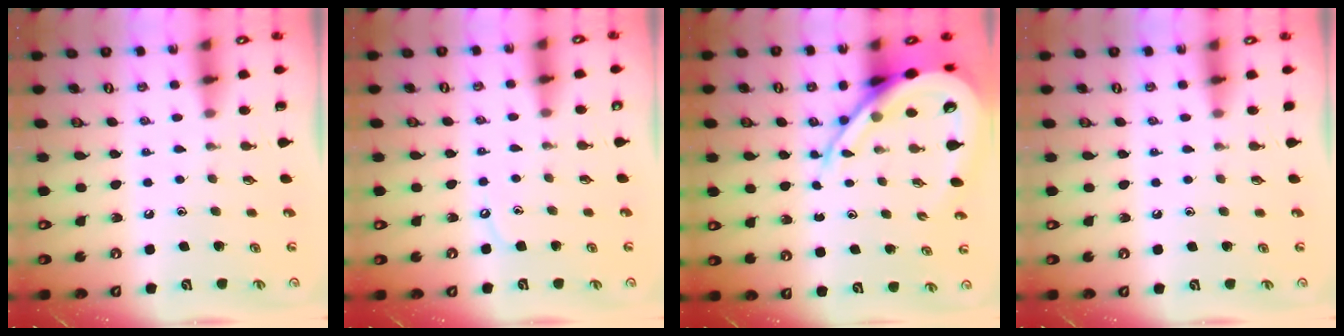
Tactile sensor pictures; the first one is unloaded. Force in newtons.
{"total": 3.3, "press": 3.2, "slide": 0.4}
{"total": 13.6, "press": 13.5, "slide": 1.5}
{"total": 2.7, "press": 2.6, "slide": 0.4}